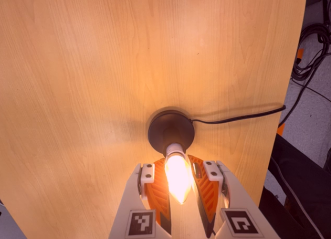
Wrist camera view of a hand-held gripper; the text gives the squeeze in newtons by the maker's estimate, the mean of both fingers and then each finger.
{"total": 15.7, "left": 13.7, "right": 17.8}